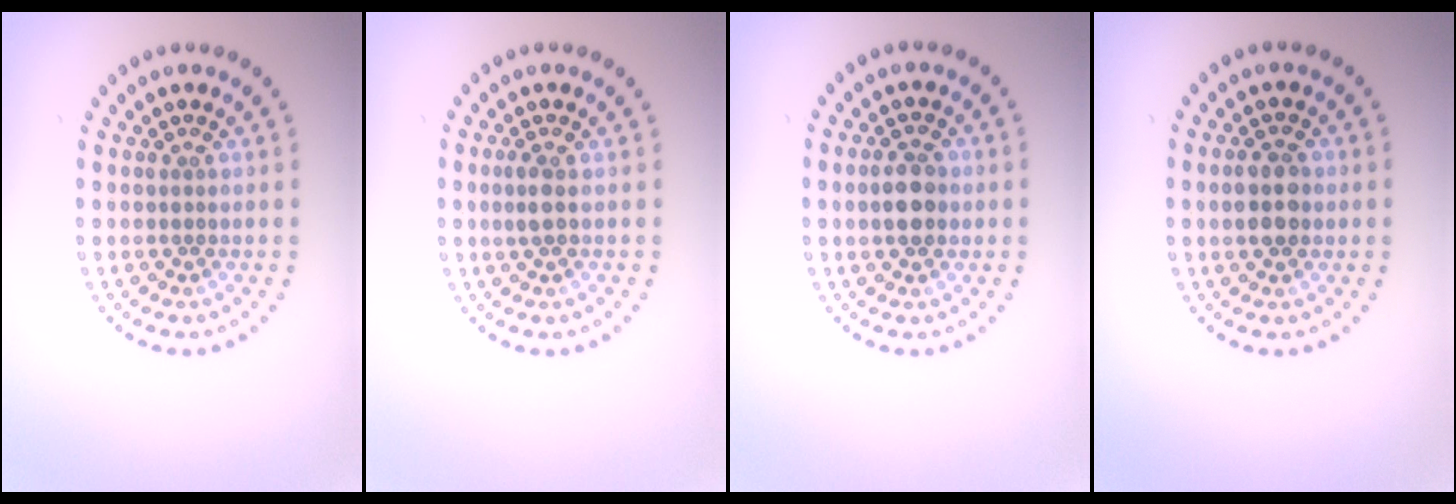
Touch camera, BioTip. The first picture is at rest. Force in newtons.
{"total": 1.2, "press": 1.1, "slide": 0.4}
{"total": 3.2, "press": 3.2, "slide": 0.1}
{"total": 2.8, "press": 2.8, "slide": 0.1}